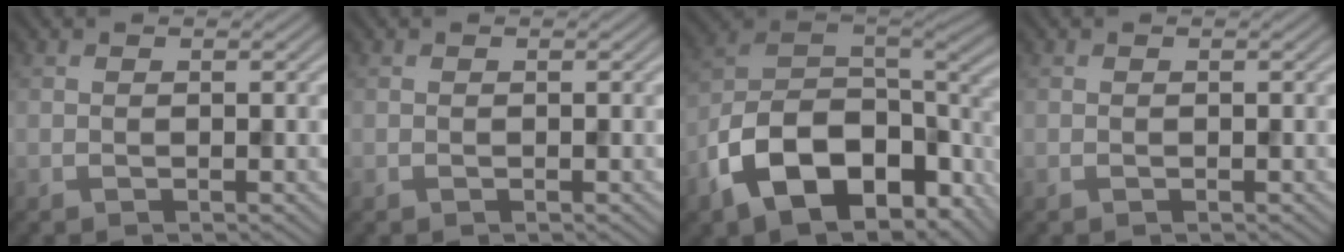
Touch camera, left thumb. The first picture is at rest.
{"total": 0.0}
{"total": 16.4, "force": [-8.4, 9.1, 10.9], "torque": [-0.235, -0.030, -0.137]}
{"total": 0.0}